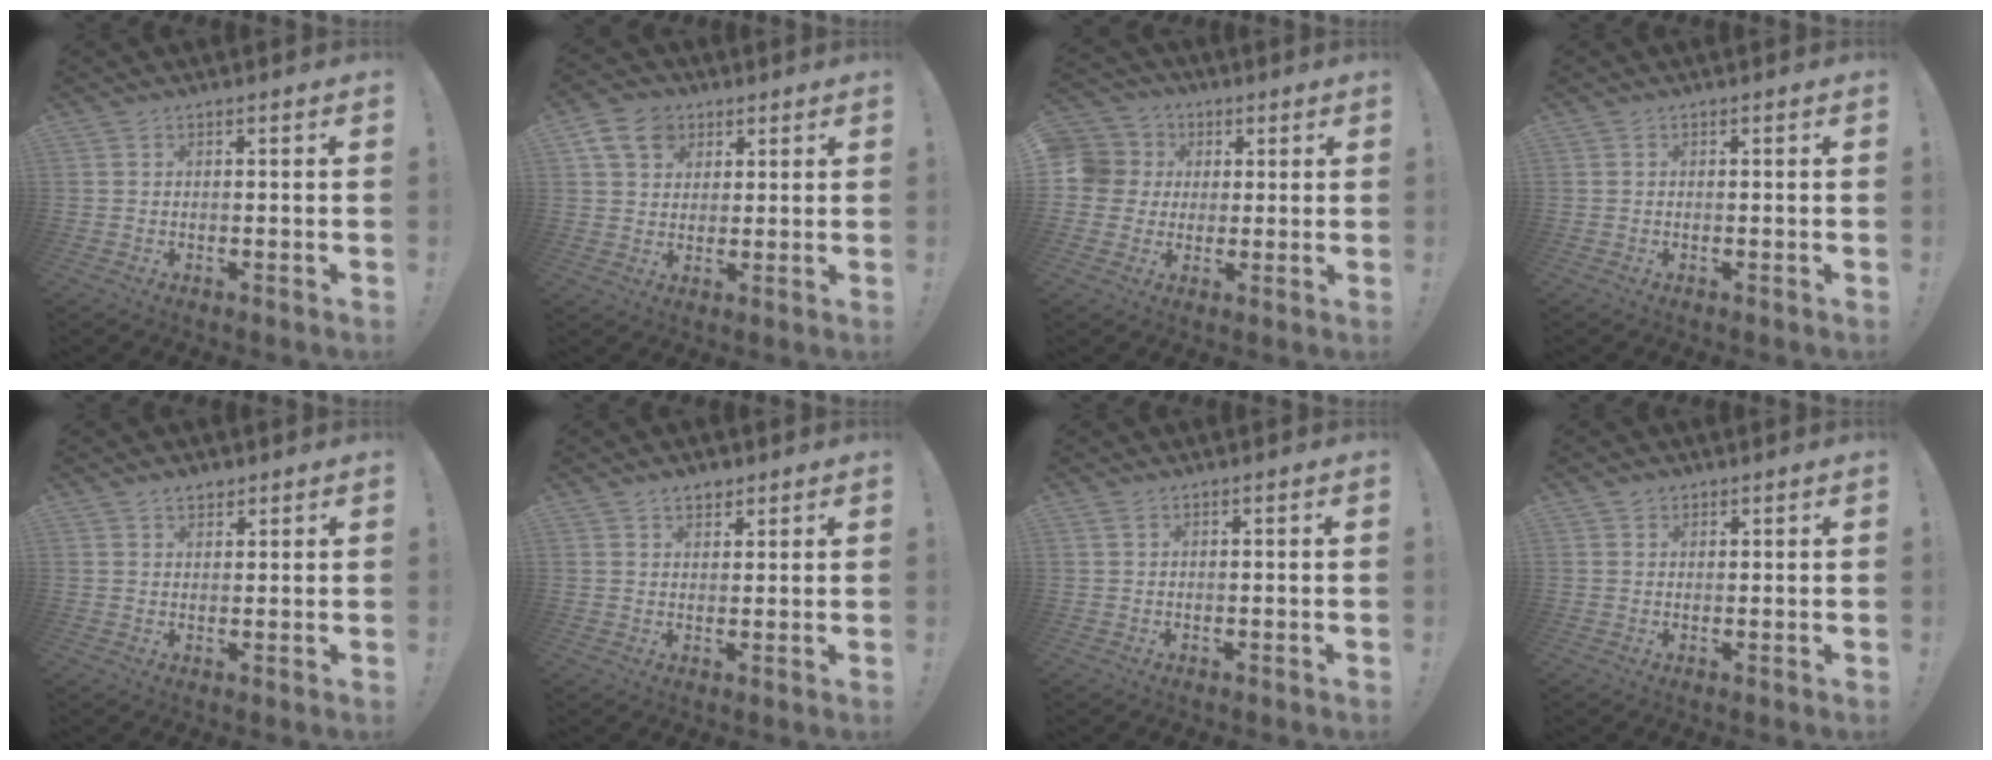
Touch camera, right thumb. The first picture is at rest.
{"total": 9.7, "force": [4.3, 7.7, 3.9], "torque": [-0.062, -0.012, 0.088]}
{"total": 9.3, "force": [0.9, 9.0, 2.3], "torque": [-0.044, 0.004, 0.022]}
{"total": 0.0}
{"total": 2.9, "force": [2.3, 1.6, 0.9], "torque": [0.000, -0.014, 0.039]}
{"total": 3.6, "force": [2.7, 2.1, 1.1], "torque": [-0.005, -0.014, 0.047]}
{"total": 0.9, "force": [0.5, 0.2, 0.7], "torque": [-0.019, 0.003, 0.011]}
{"total": 1.6, "force": [1.2, 1.0, 0.4], "torque": [0.000, -0.004, 0.022]}